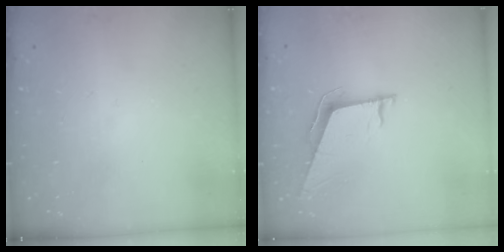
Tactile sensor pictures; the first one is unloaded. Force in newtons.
{"total": 8.4, "press": 7.9, "slide": 2.9}